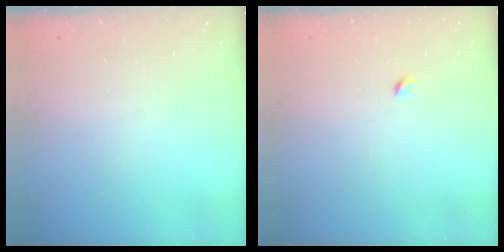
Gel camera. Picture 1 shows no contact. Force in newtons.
{"total": 2.9, "press": 2.9, "slide": 0.4}